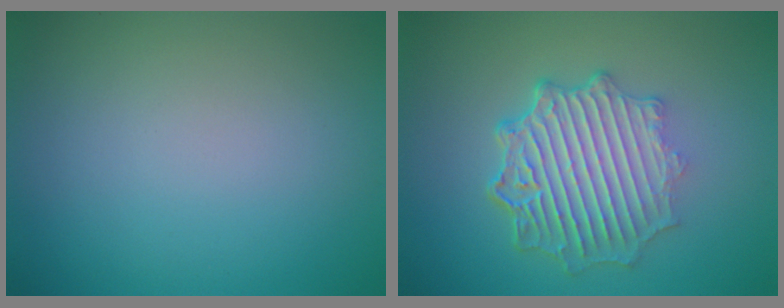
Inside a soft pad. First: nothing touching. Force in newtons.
{"total": 6.9, "press": 5.2, "slide": 4.6}